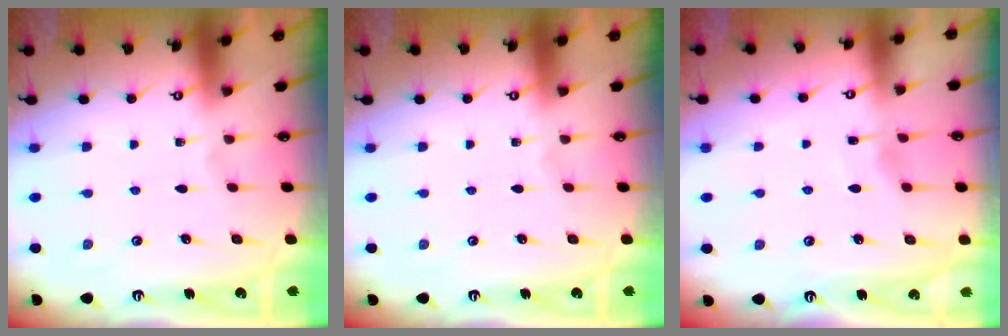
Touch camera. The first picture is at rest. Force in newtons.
{"total": 0.0}
{"total": 2.8, "press": 2.7, "slide": 0.3}